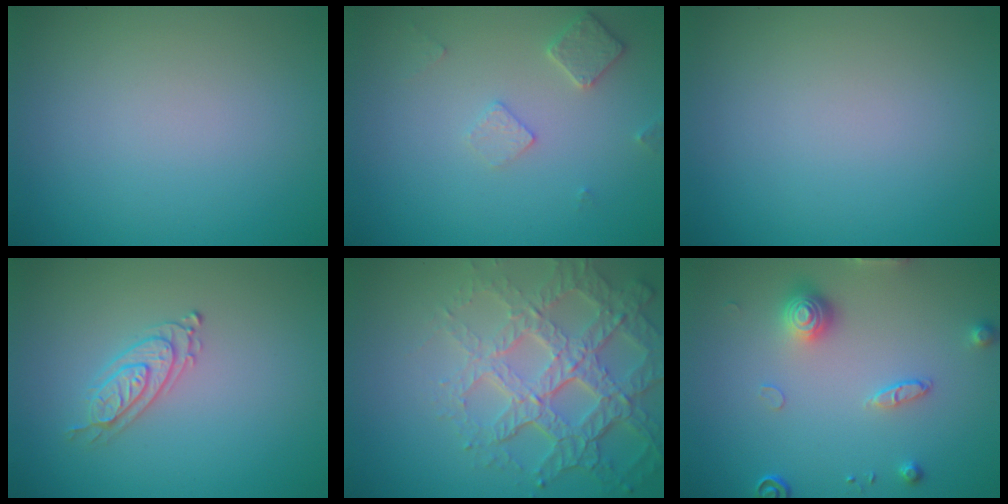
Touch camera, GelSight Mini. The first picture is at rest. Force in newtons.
{"total": 2.1, "press": 2.1, "slide": 0.3}
{"total": 0.0}
{"total": 2.2, "press": 2.0, "slide": 0.8}
{"total": 7.4, "press": 5.3, "slide": 5.2}
{"total": 3.0, "press": 2.8, "slide": 1.1}